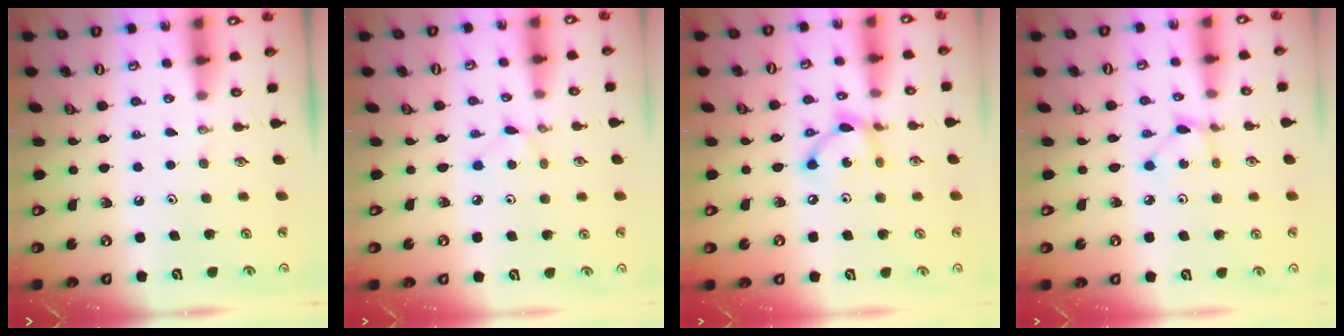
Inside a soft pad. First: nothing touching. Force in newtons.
{"total": 2.5, "press": 2.5, "slide": 0.3}
{"total": 9.2, "press": 9.2, "slide": 0.5}
{"total": 2.1, "press": 2.1, "slide": 0.2}